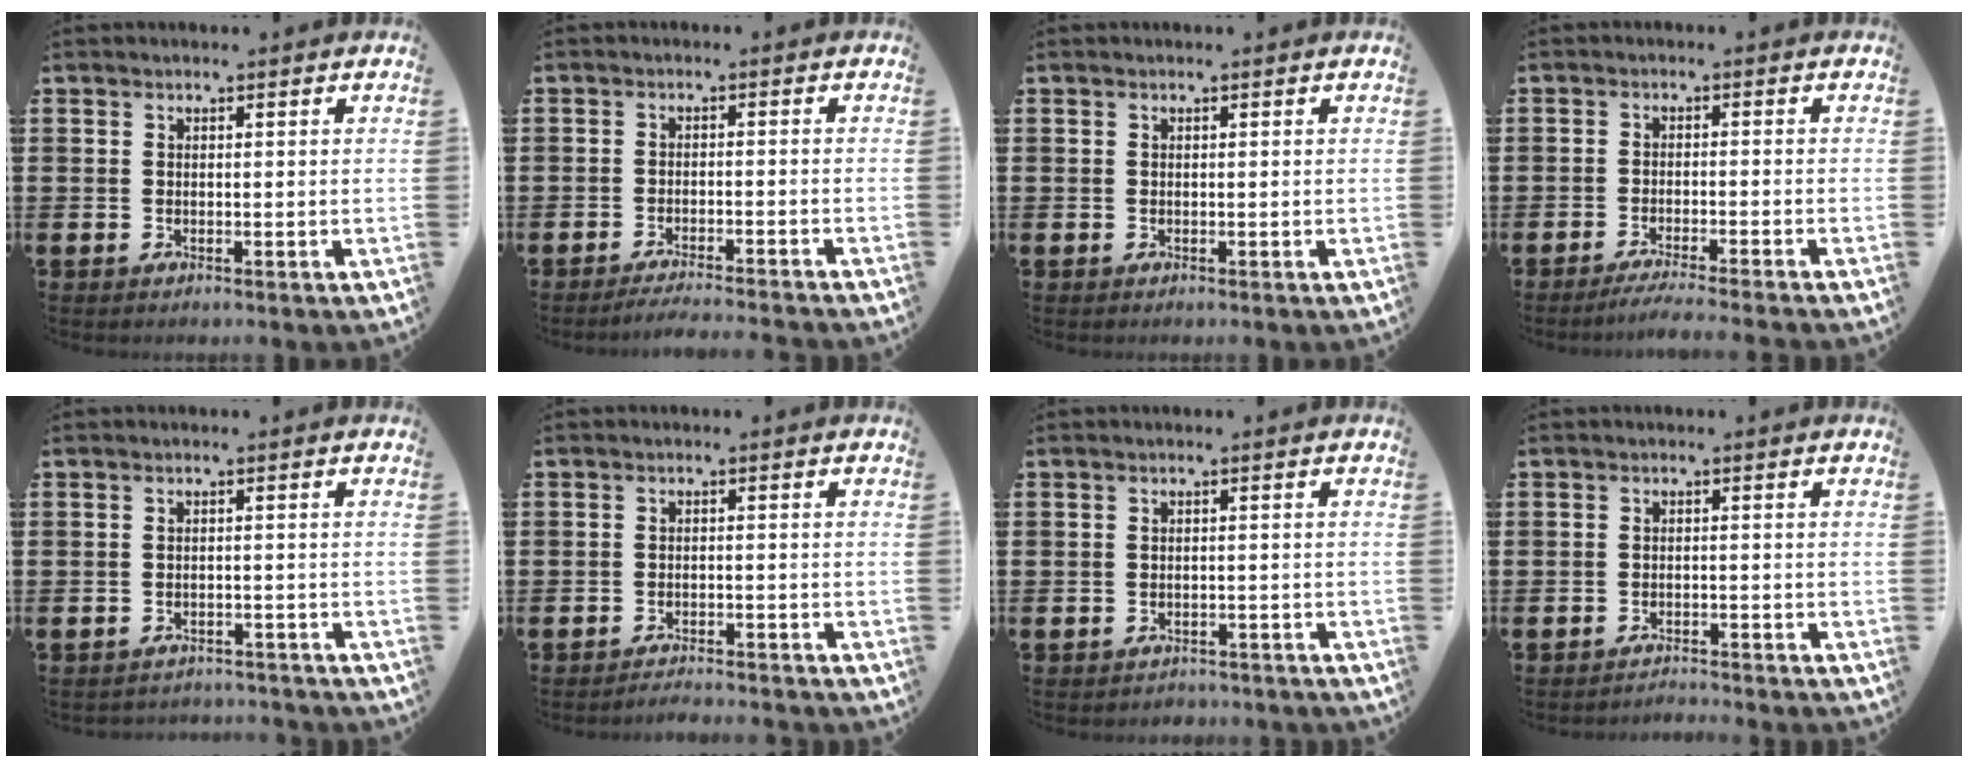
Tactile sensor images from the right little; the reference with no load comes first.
{"total": 1.9, "force": [-1.8, -0.3, 0.4], "torque": [-0.006, 0.003, -0.036]}
{"total": 0.0}
{"total": 2.3, "force": [-2.0, -0.3, 1.1], "torque": [-0.016, 0.000, -0.037]}
{"total": 1.5, "force": [-1.5, 0.0, -0.1], "torque": [-0.004, 0.002, -0.033]}
{"total": 1.7, "force": [-1.7, -0.1, 0.0], "torque": [-0.003, 0.005, -0.036]}
{"total": 1.1, "force": [-1.1, 0.1, -0.1], "torque": [-0.002, 0.003, -0.024]}
{"total": 1.6, "force": [-1.6, -0.2, -0.2], "torque": [-0.001, 0.005, -0.035]}